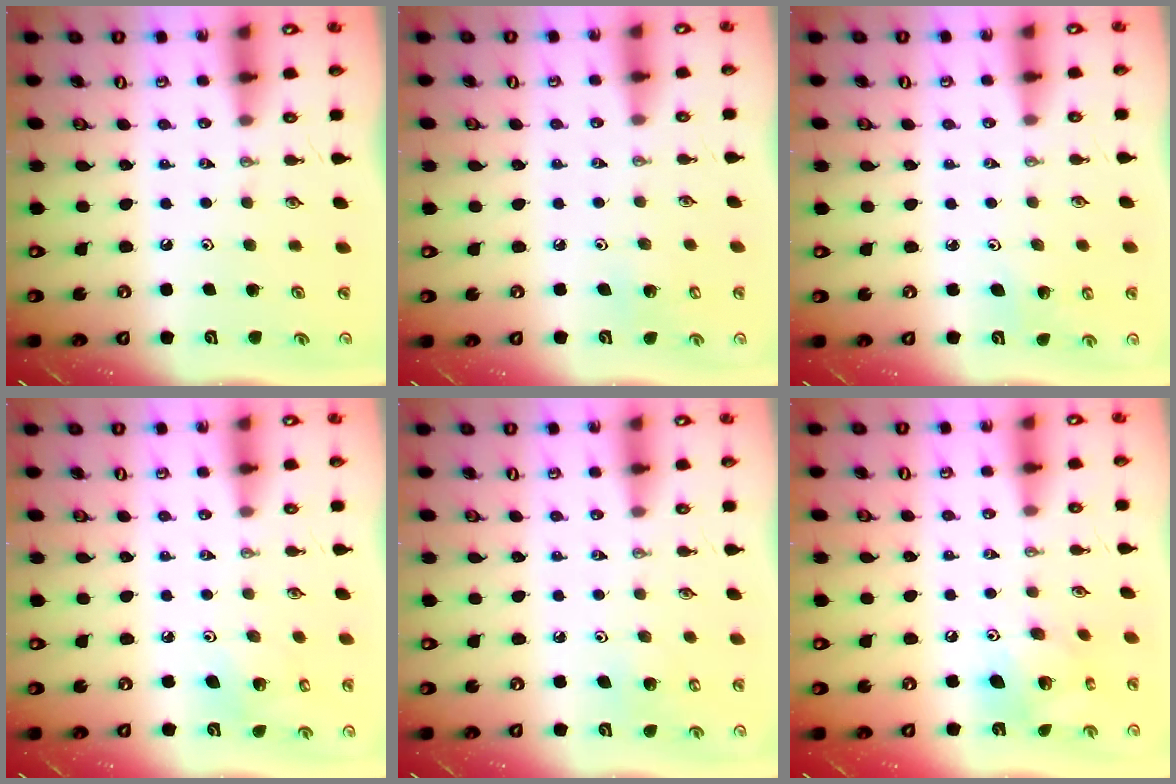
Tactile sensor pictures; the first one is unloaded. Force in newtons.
{"total": 6.1, "press": 6.1, "slide": 0.6}
{"total": 2.8, "press": 2.8, "slide": 0.2}
{"total": 5.2, "press": 4.7, "slide": 2.2}
{"total": 4.2, "press": 4.2, "slide": 0.4}
{"total": 11.7, "press": 11.6, "slide": 1.0}